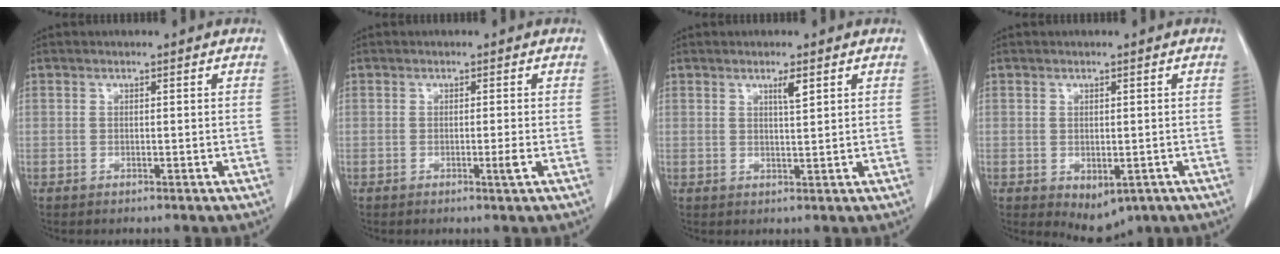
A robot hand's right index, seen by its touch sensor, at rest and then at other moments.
{"total": 1.4, "force": [-0.5, -0.3, 1.2], "torque": [-0.020, -0.005, -0.009]}
{"total": 2.1, "force": [1.2, 0.1, 1.8], "torque": [-0.033, -0.003, 0.021]}
{"total": 4.5, "force": [-2.0, 2.7, 3.0], "torque": [-0.034, -0.006, -0.013]}